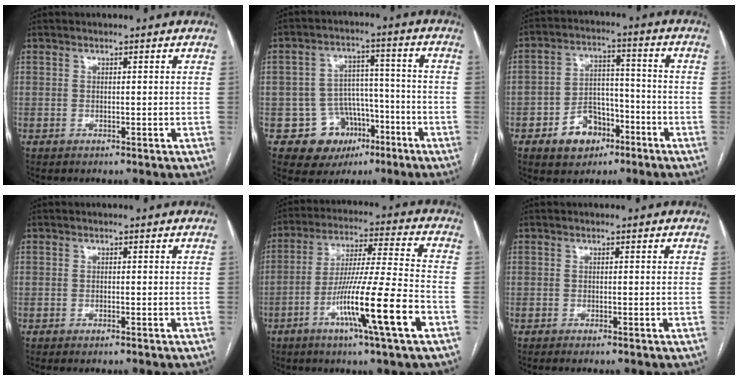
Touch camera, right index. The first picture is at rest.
{"total": 9.1, "force": [-4.4, 7.8, 1.9], "torque": [-0.011, 0.038, -0.054]}
{"total": 8.6, "force": [-4.6, 5.9, 4.2], "torque": [-0.070, 0.024, -0.069]}
{"total": 0.8, "force": [-0.6, 0.1, 0.5], "torque": [-0.011, -0.001, -0.008]}
{"total": 15.7, "force": [-6.5, -0.8, 14.3], "torque": [-0.256, -0.015, -0.116]}
{"total": 0.9, "force": [-0.7, -0.2, 0.5], "torque": [-0.010, 0.000, -0.013]}